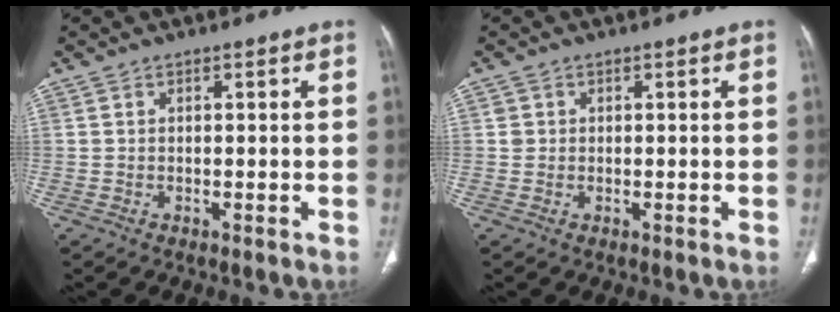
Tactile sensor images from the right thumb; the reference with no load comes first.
{"total": 1.2, "force": [0.2, 1.1, 0.1], "torque": [0.005, 0.003, 0.003]}